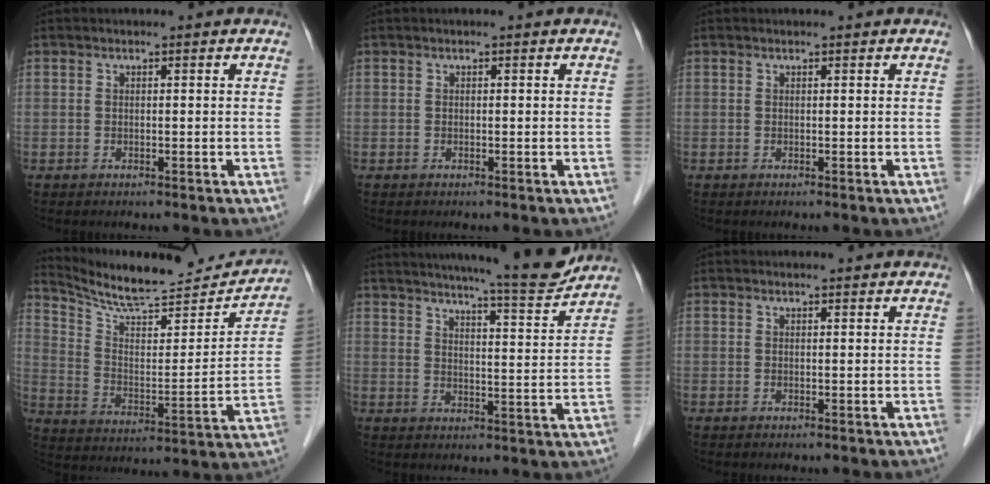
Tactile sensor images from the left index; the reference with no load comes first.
{"total": 0.0}
{"total": 0.0}
{"total": 18.7, "force": [17.9, 1.9, 5.1], "torque": [-0.089, -0.052, 0.266]}
{"total": 15.2, "force": [13.9, -0.1, 6.2], "torque": [-0.095, -0.033, 0.182]}
{"total": 2.3, "force": [2.2, 0.2, 0.4], "torque": [-0.010, 0.005, 0.022]}